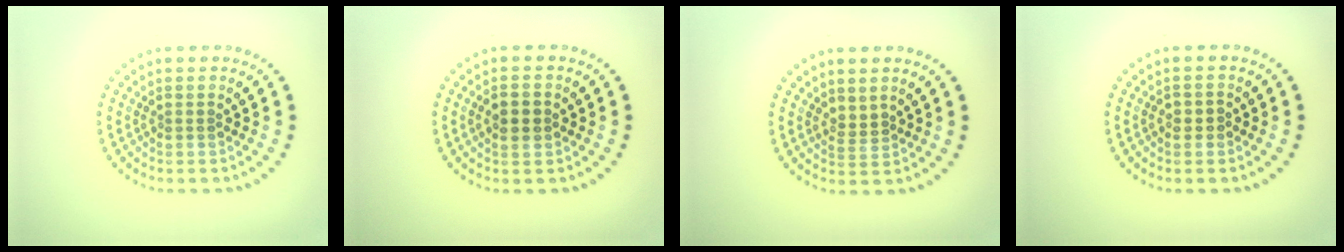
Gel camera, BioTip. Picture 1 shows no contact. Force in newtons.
{"total": 2.5, "press": 2.4, "slide": 0.3}
{"total": 1.1, "press": 0.8, "slide": 0.8}
{"total": 1.1, "press": 1.1, "slide": 0.3}